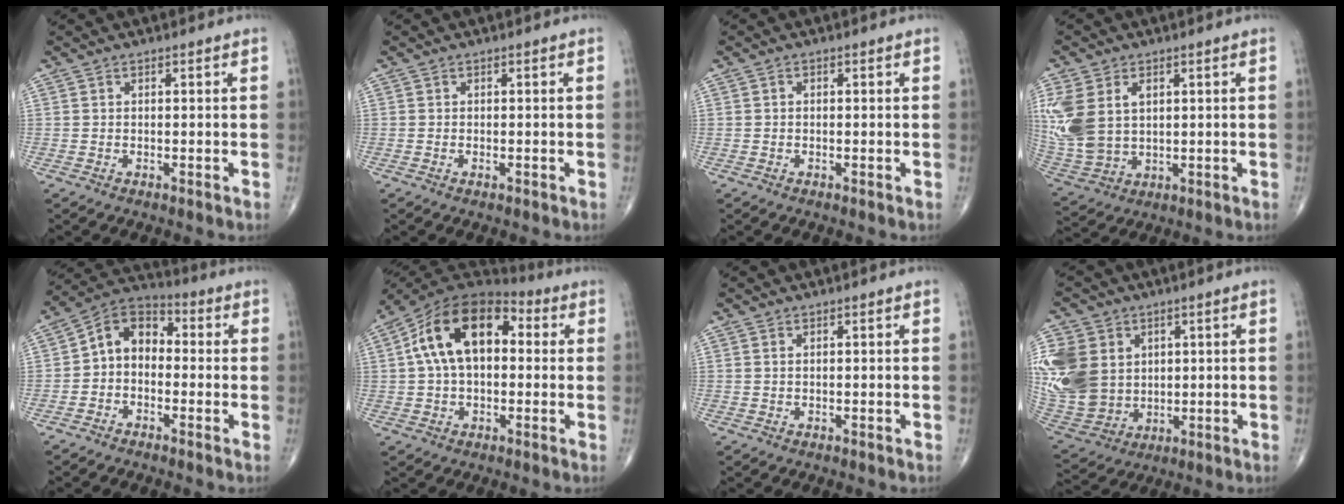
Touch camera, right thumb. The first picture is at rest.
{"total": 0.6, "force": [-0.2, 0.3, 0.4], "torque": [-0.010, 0.001, -0.003]}
{"total": 0.5, "force": [0.0, 0.4, 0.3], "torque": [-0.005, 0.002, -0.001]}
{"total": 14.8, "force": [3.4, 10.1, 10.2], "torque": [-0.246, -0.005, 0.083]}
{"total": 8.7, "force": [-0.8, 6.5, 5.8], "torque": [-0.069, 0.036, -0.036]}
{"total": 17.3, "force": [2.9, 10.4, 13.5], "torque": [-0.222, 0.037, 0.039]}
{"total": 0.5, "force": [0.3, 0.2, 0.4], "torque": [-0.011, 0.004, 0.006]}
{"total": 19.5, "force": [3.8, 15.8, 10.9], "torque": [-0.251, -0.002, 0.095]}